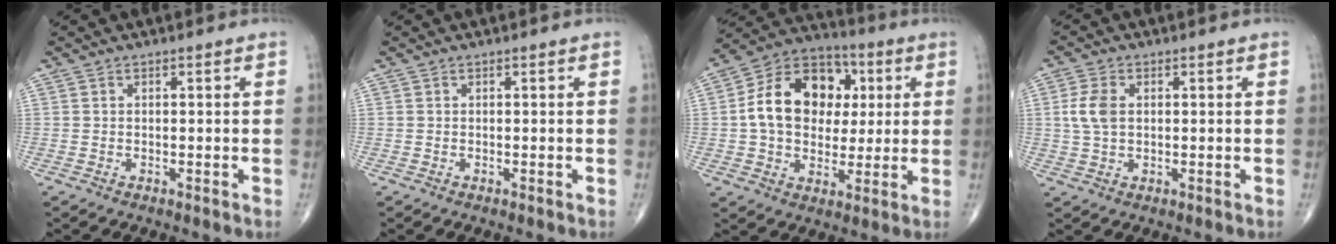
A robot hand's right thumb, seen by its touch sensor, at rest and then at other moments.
{"total": 0.0}
{"total": 17.5, "force": [2.3, 13.1, 11.4], "torque": [-0.157, 0.018, 0.031]}
{"total": 5.1, "force": [0.8, 3.2, 3.9], "torque": [-0.087, 0.003, 0.014]}